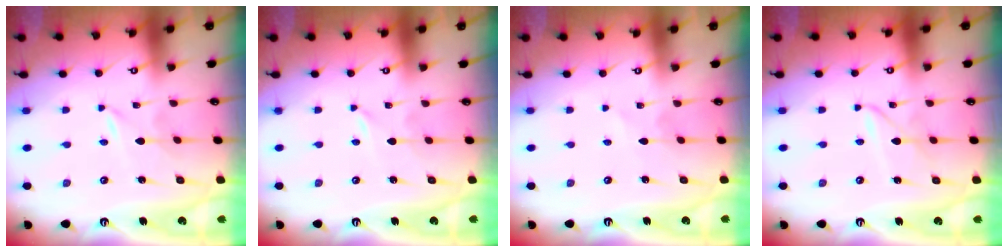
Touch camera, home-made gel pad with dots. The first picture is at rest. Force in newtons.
{"total": 0.0}
{"total": 0.8, "press": 0.8, "slide": 0.1}
{"total": 2.3, "press": 2.3, "slide": 0.2}